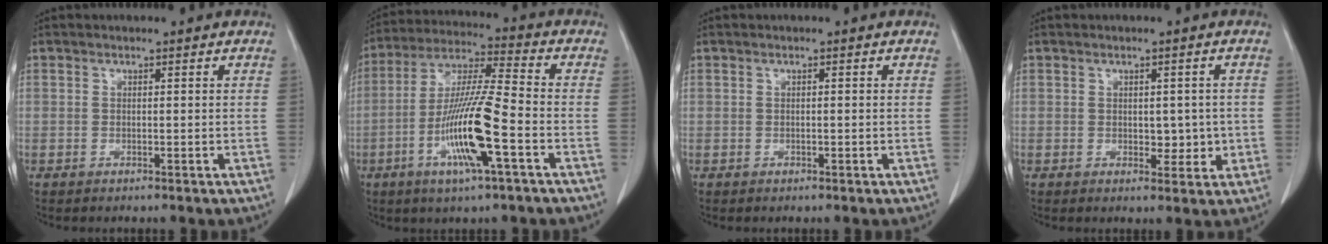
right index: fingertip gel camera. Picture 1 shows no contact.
{"total": 14.9, "force": [-5.0, 1.1, 14.0], "torque": [-0.280, -0.009, -0.095]}
{"total": 0.6, "force": [0.0, 0.5, 0.4], "torque": [-0.008, 0.001, 0.001]}
{"total": 4.7, "force": [-0.3, 2.9, 3.8], "torque": [-0.049, 0.009, 0.007]}